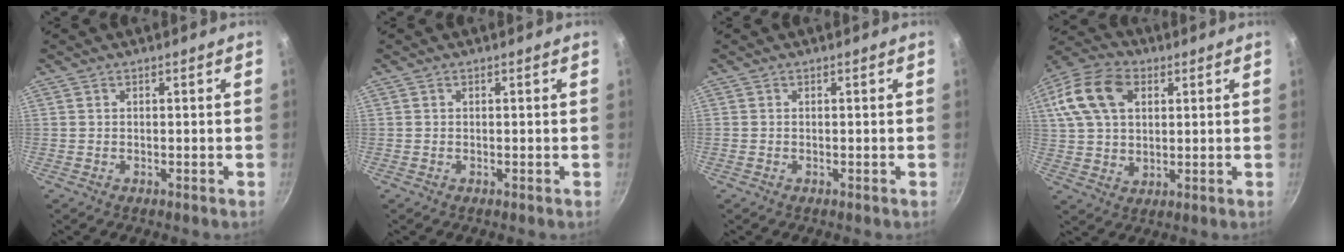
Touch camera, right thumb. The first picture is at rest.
{"total": 0.0}
{"total": 0.0}
{"total": 15.9, "force": [4.9, 10.6, 10.7], "torque": [-0.196, 0.009, 0.081]}